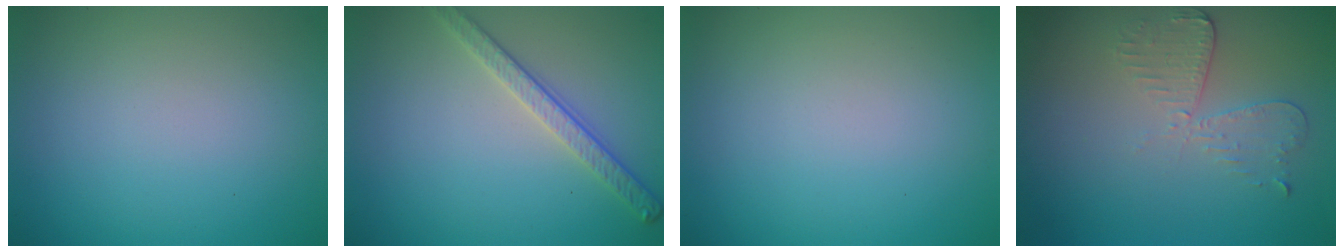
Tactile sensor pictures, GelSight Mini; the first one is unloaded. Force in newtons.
{"total": 2.8, "press": 2.6, "slide": 1.0}
{"total": 0.0}
{"total": 2.9, "press": 2.6, "slide": 1.4}